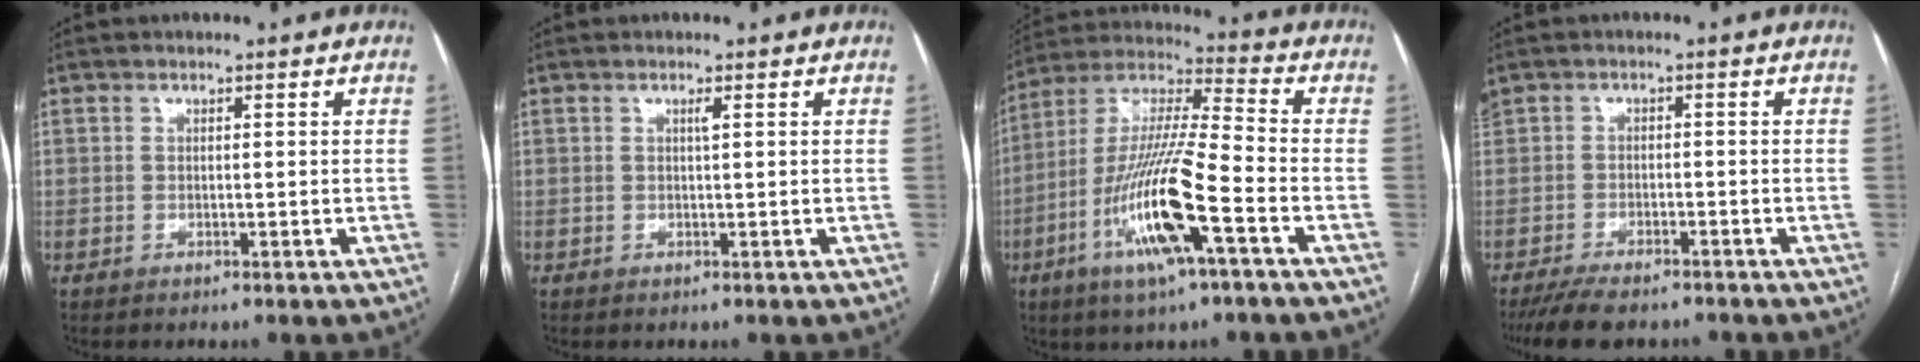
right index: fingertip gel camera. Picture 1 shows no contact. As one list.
[{"total": 0.7, "force": [0.3, -0.1, 0.6], "torque": [-0.013, 0.000, 0.006]}, {"total": 16.8, "force": [-6.5, 1.2, 15.5], "torque": [-0.312, -0.010, -0.122]}, {"total": 11.0, "force": [-8.2, 5.1, 5.2], "torque": [-0.131, -0.012, -0.124]}]